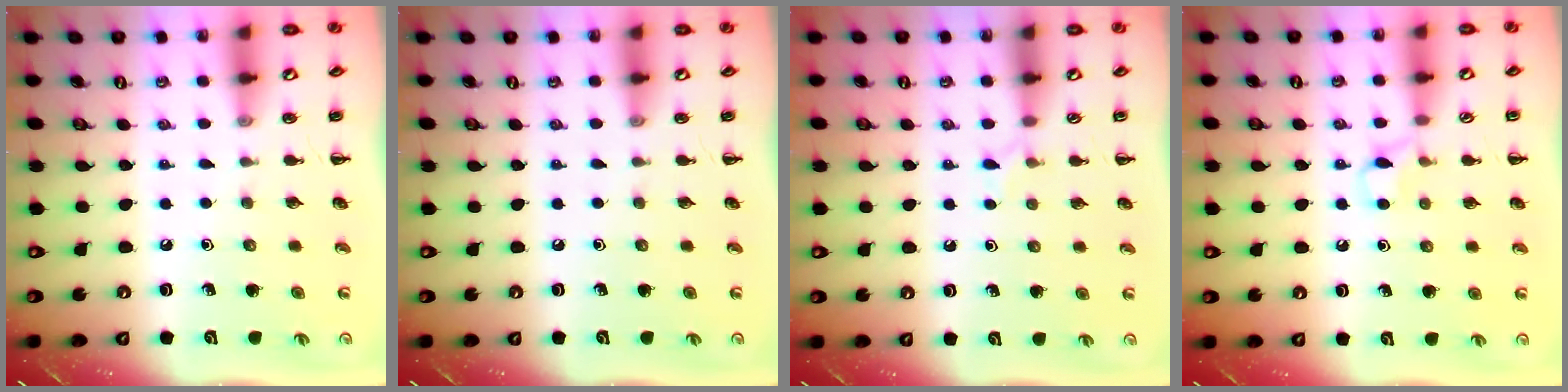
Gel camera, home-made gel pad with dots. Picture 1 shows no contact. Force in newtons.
{"total": 0.0}
{"total": 4.9, "press": 4.5, "slide": 1.9}
{"total": 3.7, "press": 3.5, "slide": 1.3}